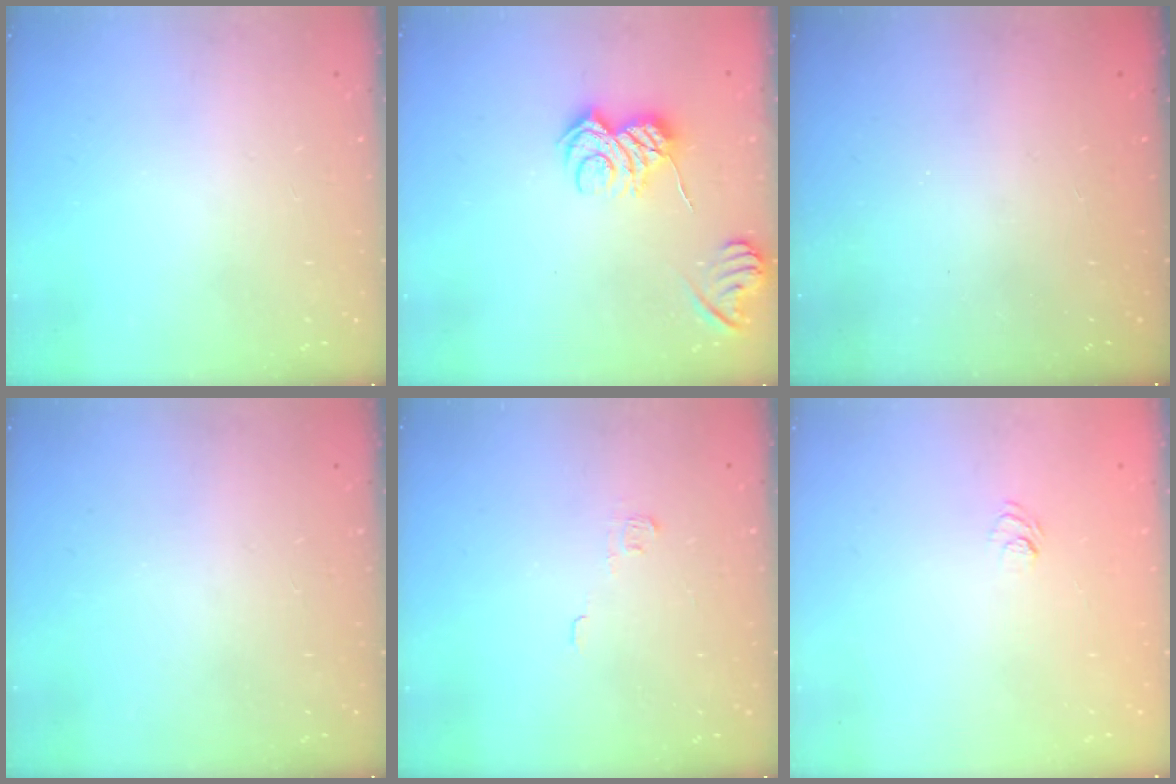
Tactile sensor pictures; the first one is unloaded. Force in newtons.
{"total": 6.9, "press": 6.8, "slide": 0.9}
{"total": 2.3, "press": 2.2, "slide": 0.8}
{"total": 0.0}
{"total": 2.8, "press": 2.8, "slide": 0.4}
{"total": 6.0, "press": 5.9, "slide": 1.3}